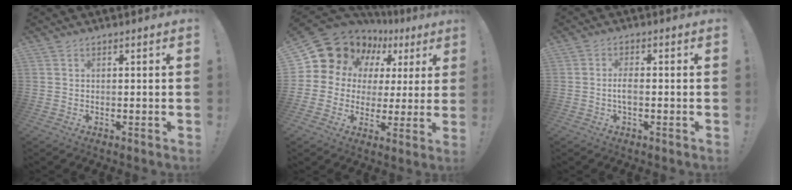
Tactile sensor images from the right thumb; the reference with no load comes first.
{"total": 14.0, "force": [9.3, 9.2, 5.0], "torque": [-0.087, -0.070, 0.185]}
{"total": 3.5, "force": [-0.9, 1.0, 3.3], "torque": [-0.072, -0.003, -0.021]}